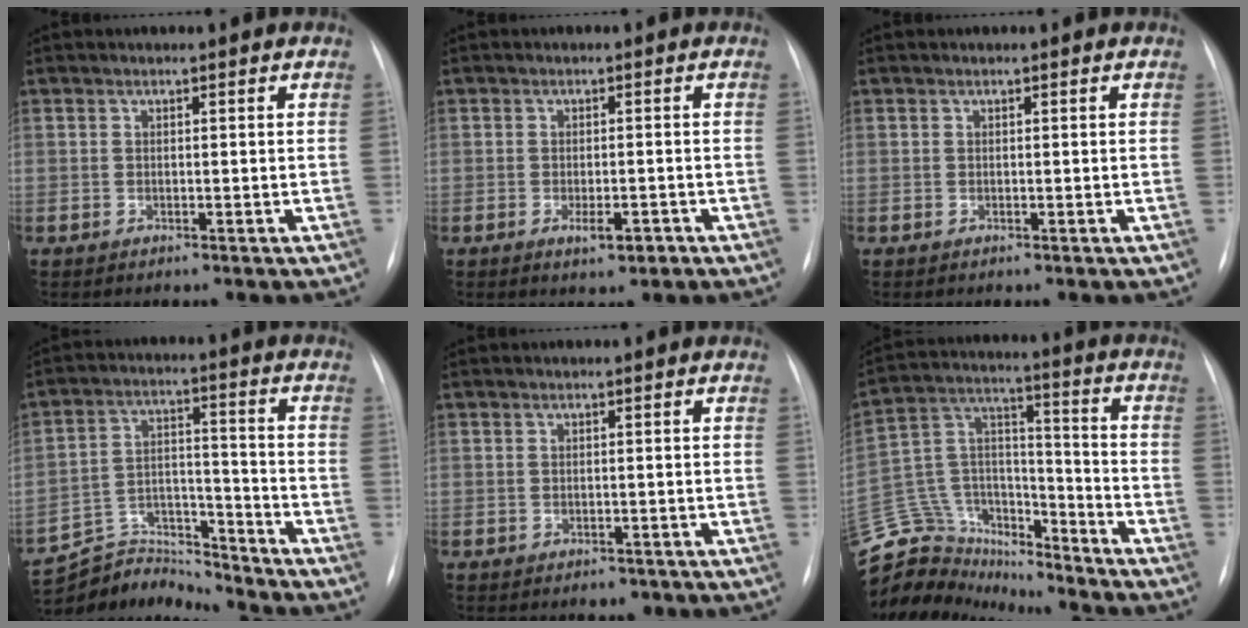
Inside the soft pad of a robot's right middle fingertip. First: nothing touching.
{"total": 2.9, "force": [-1.5, 0.9, 2.3], "torque": [-0.034, 0.000, -0.019]}
{"total": 0.0}
{"total": 10.3, "force": [-10.2, 0.8, -1.1], "torque": [0.023, 0.042, -0.186]}
{"total": 1.5, "force": [-1.0, 0.9, 0.6], "torque": [-0.010, 0.000, -0.007]}
{"total": 21.6, "force": [-19.9, 7.1, 4.6], "torque": [-0.119, 0.060, -0.327]}